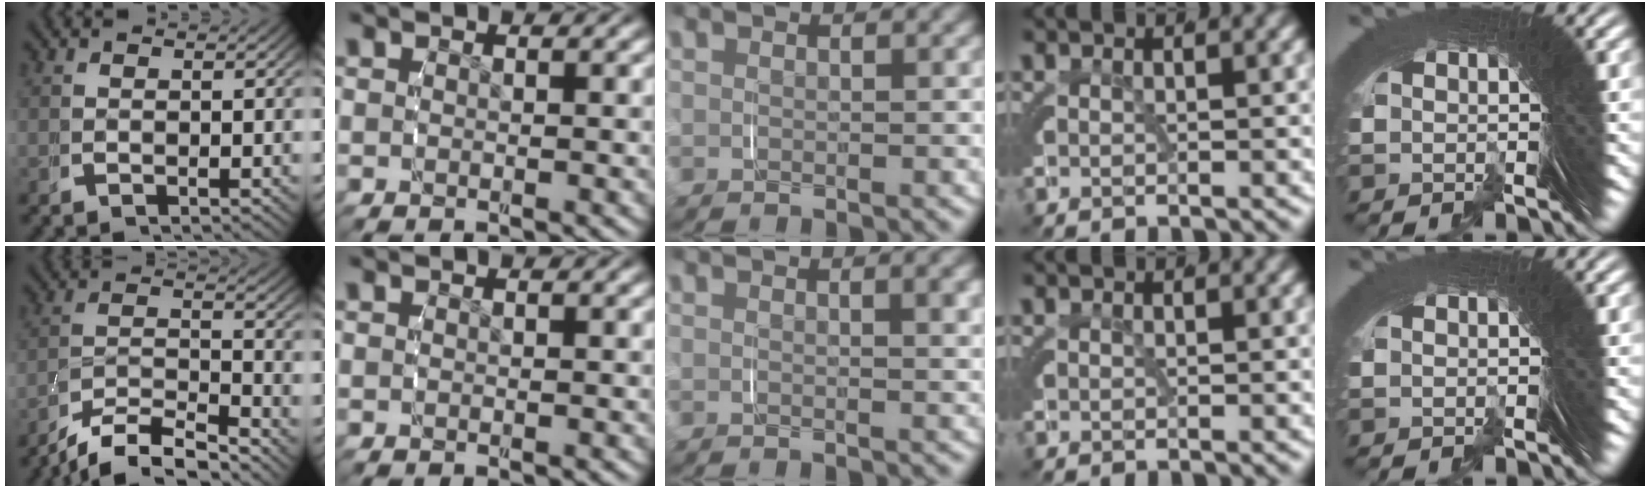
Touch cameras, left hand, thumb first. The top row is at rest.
{"thumb": {"total": 6.3, "force": [-4.1, 3.4, 3.3], "torque": [-0.055, -0.019, -0.070]}, "middle": {"total": 0.9, "force": [0.7, -0.4, 0.5], "torque": [-0.002, 0.006, 0.011]}}